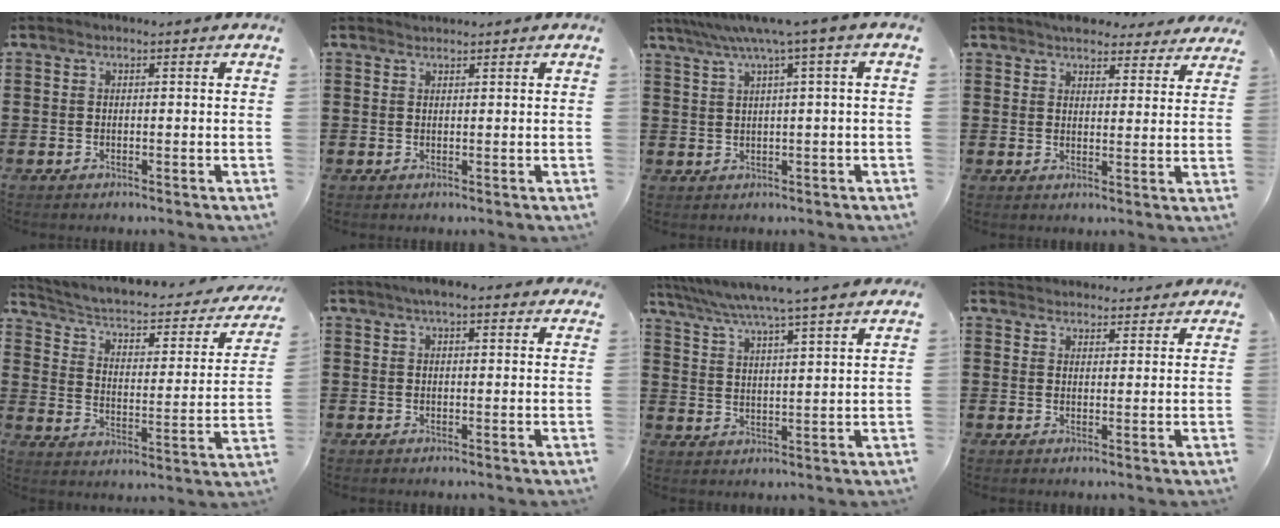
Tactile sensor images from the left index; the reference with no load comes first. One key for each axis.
{"total": 0.9, "fx": 0.9, "fy": 0.1, "fz": 0.0, "tx": -0.001, "ty": 0.000, "tz": 0.018}
{"total": 4.8, "fx": 2.0, "fy": -0.7, "fz": 4.3, "tx": -0.087, "ty": -0.013, "tz": 0.030}
{"total": 4.7, "fx": 4.4, "fy": 1.3, "fz": 0.9, "tx": -0.032, "ty": -0.009, "tz": 0.084}
{"total": 4.1, "fx": 2.4, "fy": 1.6, "fz": 2.8, "tx": -0.068, "ty": -0.022, "tz": 0.032}
{"total": 3.9, "fx": 2.9, "fy": 1.0, "fz": 2.4, "tx": -0.052, "ty": 0.008, "tz": 0.053}
{"total": 6.1, "fx": 5.5, "fy": -1.1, "fz": 2.4, "tx": -0.069, "ty": -0.040, "tz": 0.089}
{"total": 3.0, "fx": 2.9, "fy": 0.5, "fz": -0.2, "tx": -0.005, "ty": -0.008, "tz": 0.056}